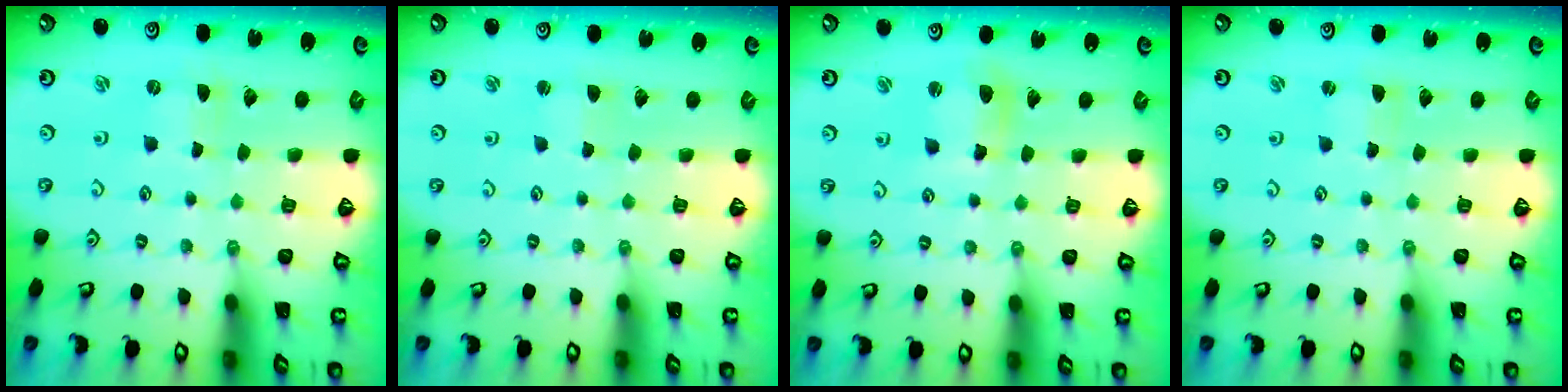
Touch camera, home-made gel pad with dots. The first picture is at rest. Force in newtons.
{"total": 1.8, "press": 1.8, "slide": 0.2}
{"total": 7.2, "press": 7.1, "slide": 1.2}
{"total": 0.9, "press": 0.8, "slide": 0.1}